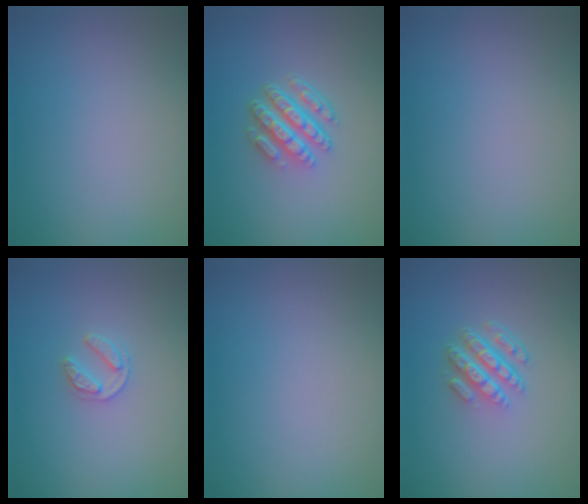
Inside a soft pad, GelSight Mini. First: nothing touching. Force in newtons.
{"total": 4.8, "press": 3.6, "slide": 3.2}
{"total": 0.0}
{"total": 1.8, "press": 1.8, "slide": 0.3}
{"total": 0.0}
{"total": 4.4, "press": 3.1, "slide": 3.1}